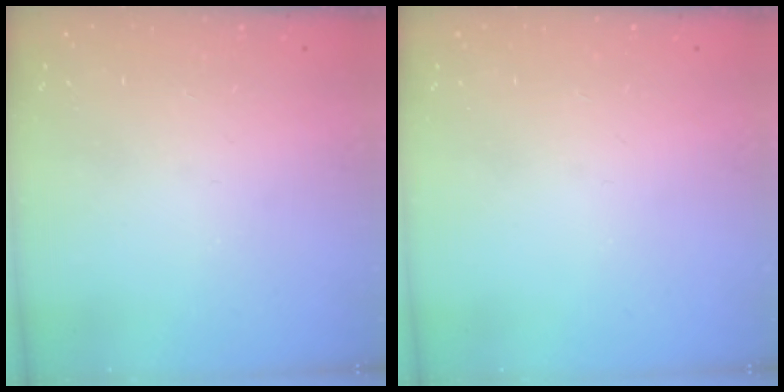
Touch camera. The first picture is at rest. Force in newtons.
{"total": 0.0}